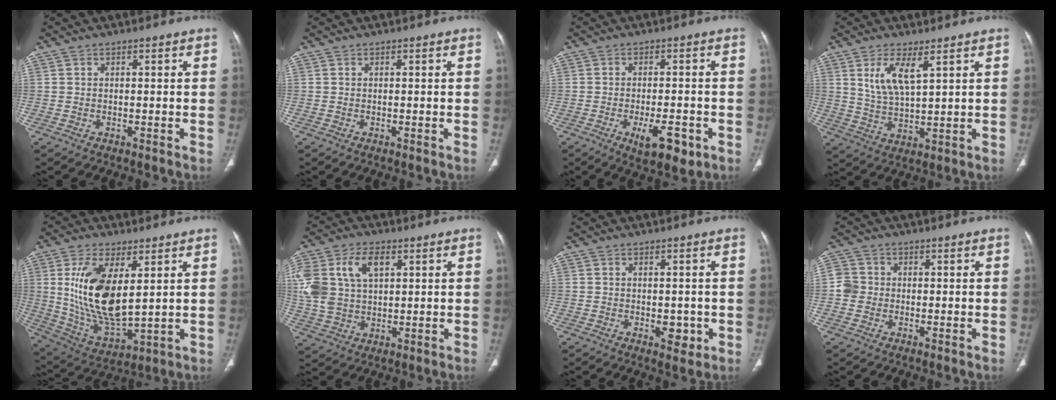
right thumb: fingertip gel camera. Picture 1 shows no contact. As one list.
[{"total": 0.0}, {"total": 8.1, "force": [-3.4, 3.1, 6.7], "torque": [-0.095, 0.003, -0.042]}, {"total": 7.7, "force": [3.7, 2.7, 6.2], "torque": [-0.118, -0.023, 0.083]}, {"total": 17.1, "force": [3.9, 7.9, 14.6], "torque": [-0.274, -0.026, 0.091]}, {"total": 14.8, "force": [4.5, 9.6, 10.4], "torque": [-0.228, 0.003, 0.091]}, {"total": 3.4, "force": [-0.8, 2.1, 2.6], "torque": [-0.017, -0.001, -0.005]}, {"total": 3.6, "force": [-0.4, 3.5, 1.0], "torque": [-0.003, 0.008, -0.014]}]